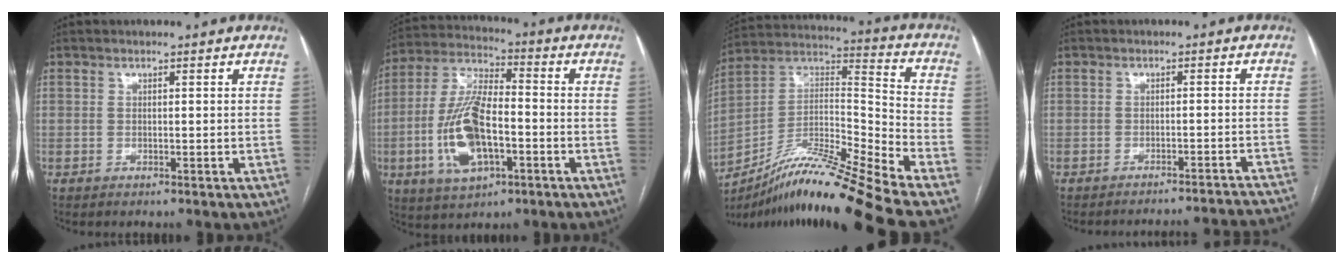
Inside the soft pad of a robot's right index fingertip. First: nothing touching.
{"total": 14.4, "force": [-3.8, 5.4, 12.8], "torque": [-0.273, 0.005, -0.066]}
{"total": 20.5, "force": [-16.2, -1.7, 12.5], "torque": [-0.236, 0.000, -0.295]}
{"total": 15.5, "force": [-15.4, -0.5, 2.3], "torque": [-0.008, 0.006, -0.174]}